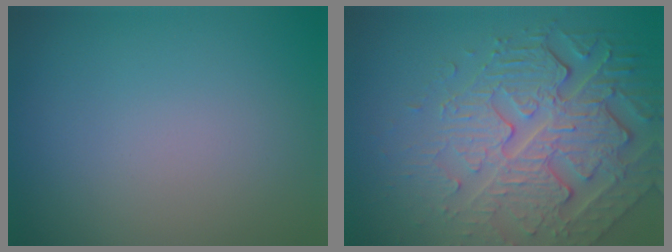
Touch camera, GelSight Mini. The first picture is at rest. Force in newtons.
{"total": 8.0, "press": 5.6, "slide": 5.7}